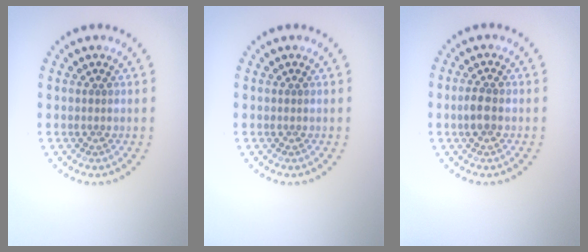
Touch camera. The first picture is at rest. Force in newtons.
{"total": 0.0}
{"total": 1.9, "press": 1.9, "slide": 0.2}